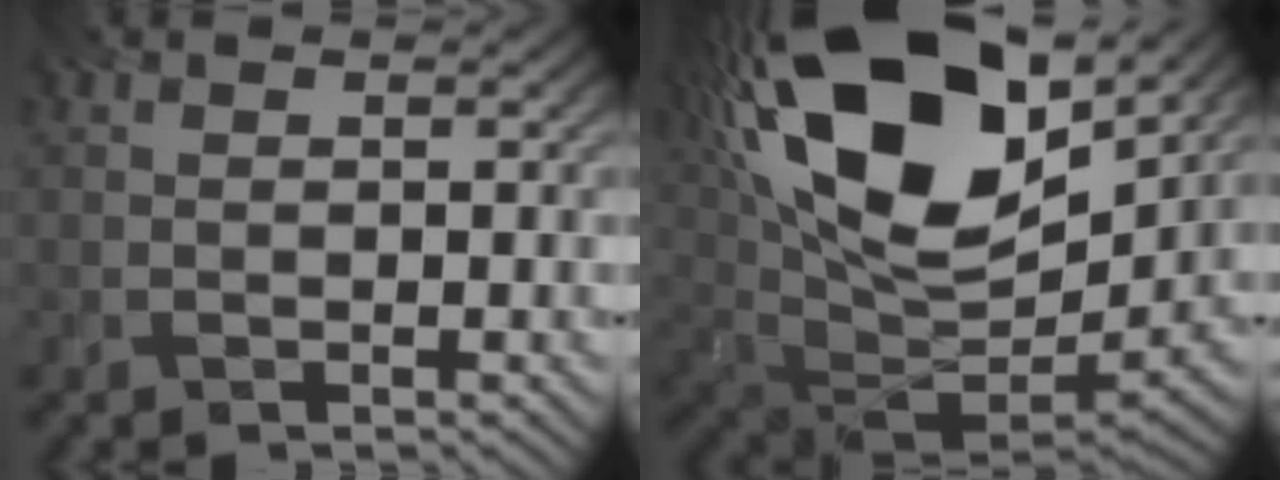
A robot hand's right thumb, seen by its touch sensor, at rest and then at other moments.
{"total": 21.7, "force": [9.7, 11.5, 15.7], "torque": [-0.317, 0.039, 0.164]}